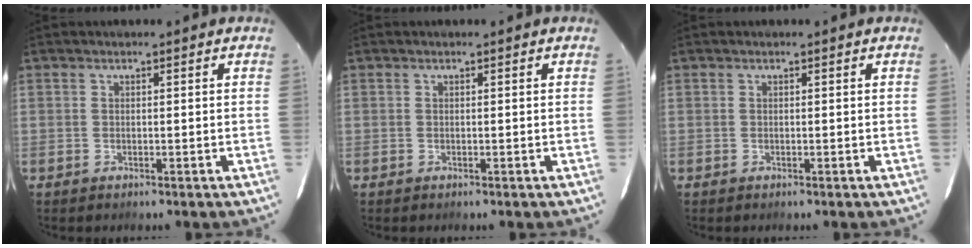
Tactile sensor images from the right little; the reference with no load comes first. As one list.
[{"total": 0.0}, {"total": 0.0}]